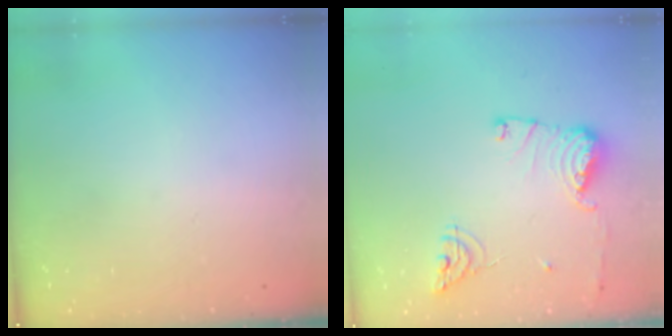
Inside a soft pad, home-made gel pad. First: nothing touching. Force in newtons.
{"total": 12.0, "press": 11.9, "slide": 1.6}